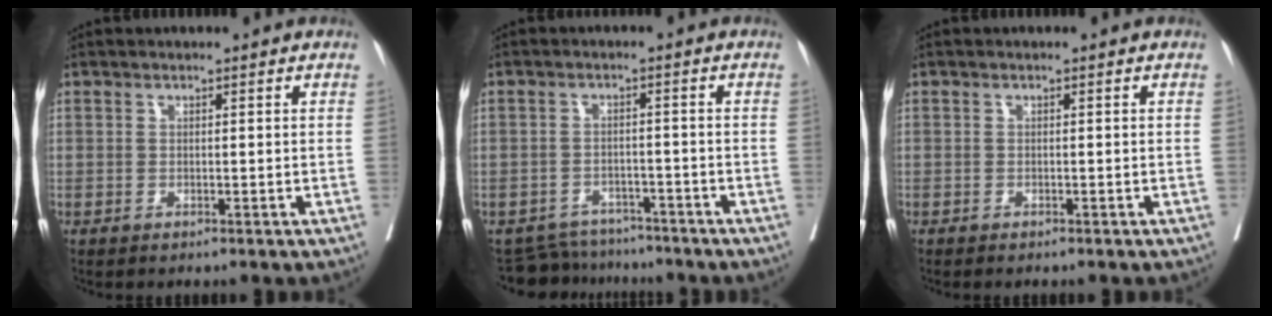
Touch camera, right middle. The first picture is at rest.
{"total": 6.4, "force": [-6.1, 1.9, -0.7], "torque": [0.018, 0.009, -0.091]}
{"total": 1.2, "force": [-1.1, 0.2, 0.5], "torque": [-0.008, -0.002, -0.014]}